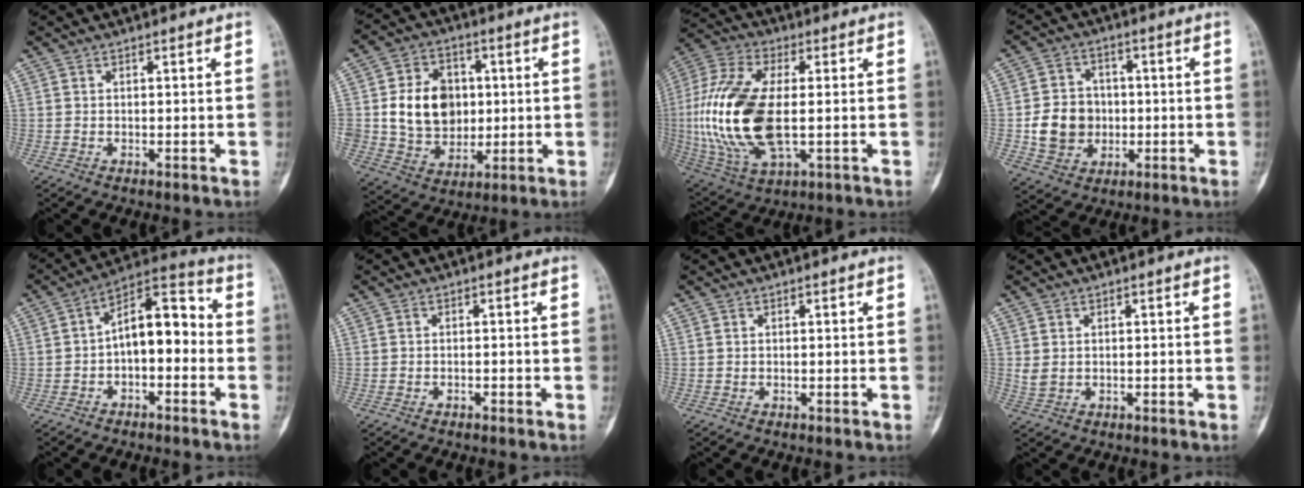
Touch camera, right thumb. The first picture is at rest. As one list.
[{"total": 14.4, "force": [1.3, 11.5, 8.6], "torque": [-0.105, 0.002, 0.032]}, {"total": 21.4, "force": [-1.0, 10.2, 18.8], "torque": [-0.416, -0.005, -0.011]}, {"total": 9.9, "force": [-1.0, 8.6, 4.7], "torque": [-0.054, 0.012, -0.014]}, {"total": 11.7, "force": [-1.4, 6.2, 9.8], "torque": [-0.128, 0.049, -0.036]}, {"total": 0.7, "force": [-0.4, 0.3, 0.4], "torque": [-0.010, 0.006, -0.008]}, {"total": 0.0}, {"total": 1.9, "force": [0.2, 1.4, 1.4], "torque": [-0.030, 0.001, 0.010]}]